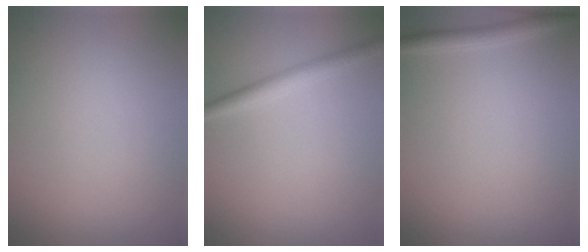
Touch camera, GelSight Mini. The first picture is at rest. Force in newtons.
{"total": 2.1, "press": 2.1, "slide": 0.1}
{"total": 1.8, "press": 1.8, "slide": 0.1}